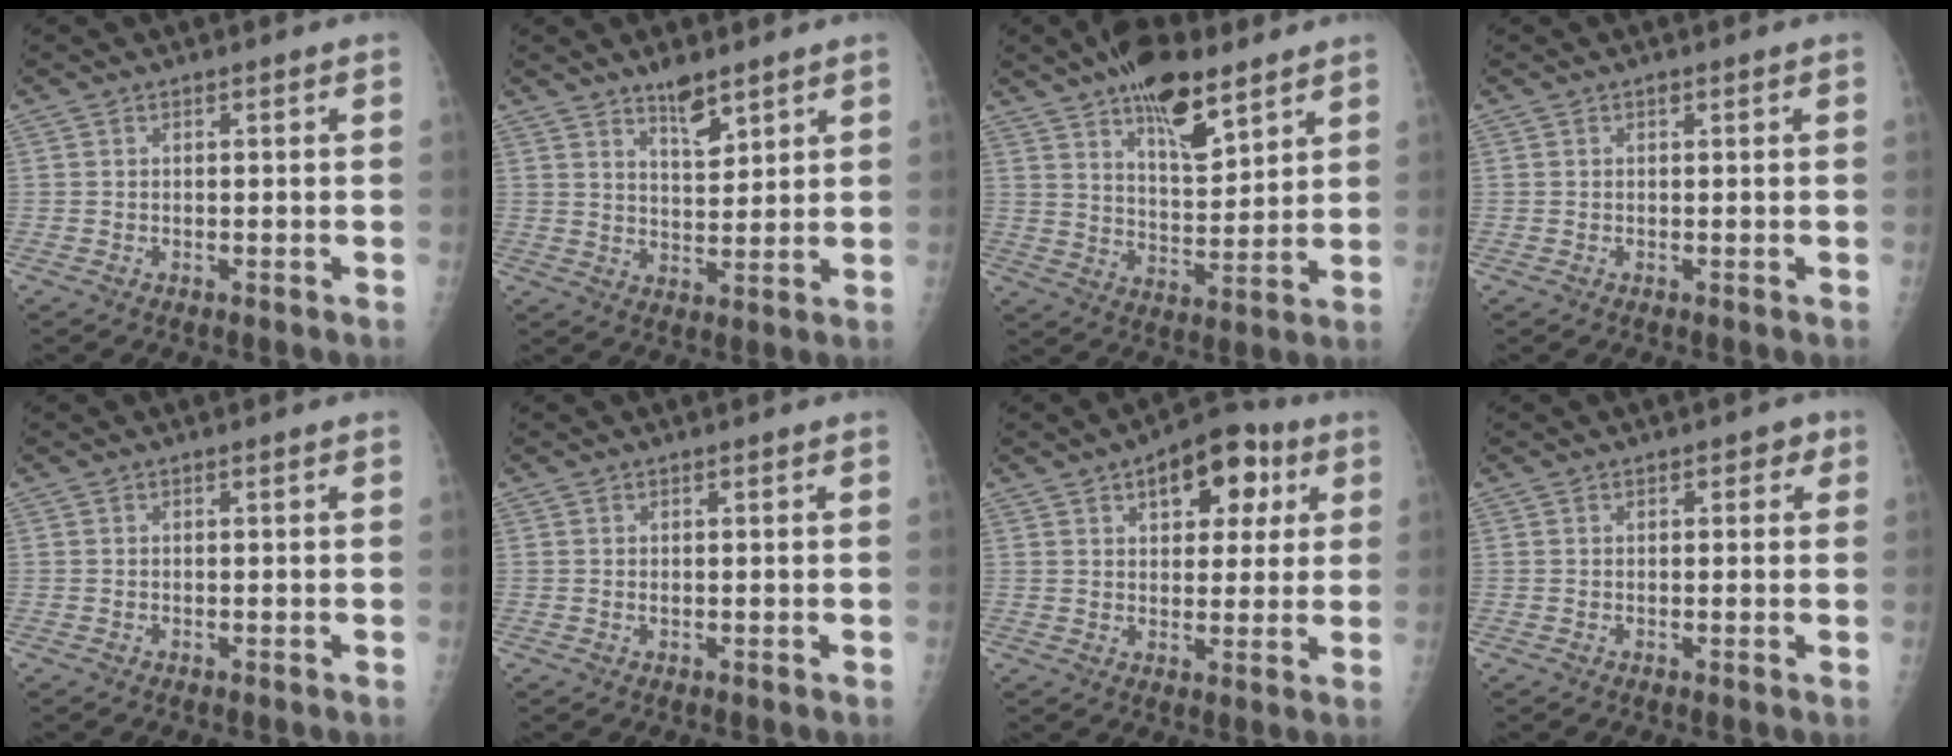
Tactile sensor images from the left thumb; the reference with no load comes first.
{"total": 6.0, "force": [4.4, 2.1, 3.4], "torque": [-0.039, -0.036, 0.076]}
{"total": 14.0, "force": [9.0, 5.6, 9.1], "torque": [-0.115, -0.050, 0.150]}
{"total": 0.5, "force": [0.3, 0.3, 0.3], "torque": [-0.001, 0.000, 0.002]}
{"total": 0.0}
{"total": 0.0}
{"total": 12.2, "force": [5.3, 6.9, 8.5], "torque": [-0.070, 0.001, 0.068]}
{"total": 2.2, "force": [1.0, 1.5, 1.3], "torque": [0.004, 0.001, 0.007]}